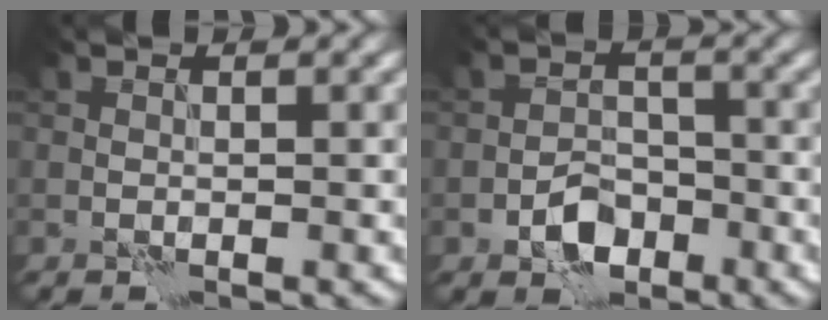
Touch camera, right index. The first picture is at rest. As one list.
[{"total": 3.5, "force": [-1.9, 2.3, 1.8], "torque": [-0.025, 0.004, -0.036]}]